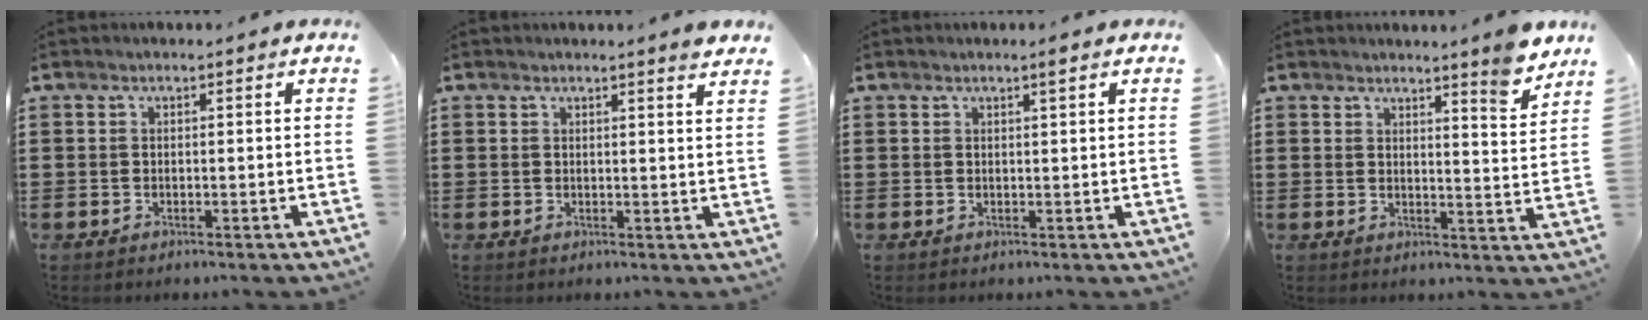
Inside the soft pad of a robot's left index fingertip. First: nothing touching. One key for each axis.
{"total": 1.8, "fx": 1.6, "fy": -0.2, "fz": 0.8, "tx": -0.019, "ty": -0.001, "tz": 0.031}
{"total": 1.4, "fx": 0.9, "fy": -0.1, "fz": 1.0, "tx": -0.020, "ty": -0.002, "tz": 0.016}
{"total": 5.0, "fx": 4.6, "fy": -0.5, "fz": 1.9, "tx": -0.029, "ty": -0.034, "tz": 0.076}